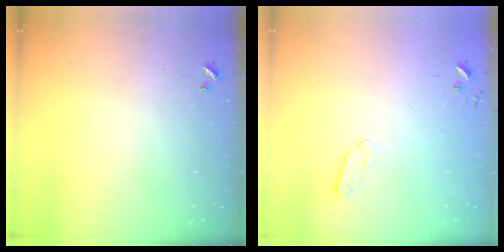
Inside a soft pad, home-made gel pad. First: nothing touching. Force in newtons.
{"total": 5.9, "press": 5.9, "slide": 0.8}